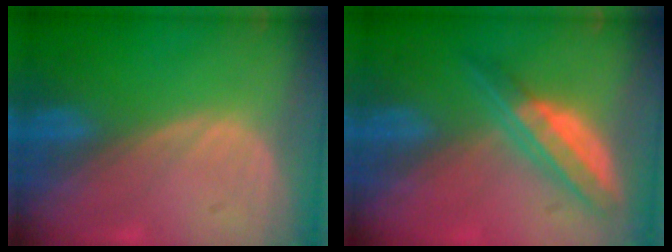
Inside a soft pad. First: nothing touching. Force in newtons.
{"total": 6.6, "press": 5.6, "slide": 3.4}